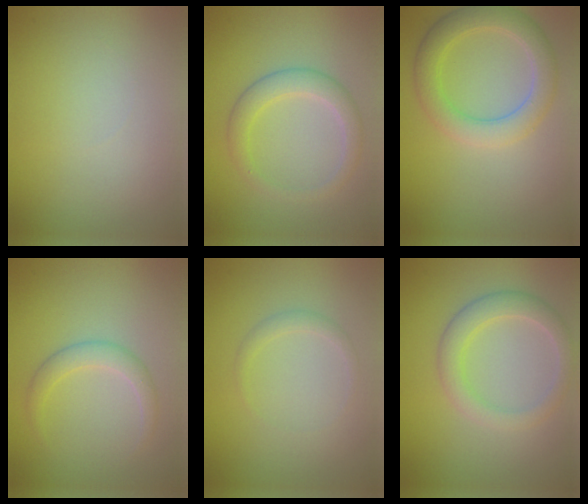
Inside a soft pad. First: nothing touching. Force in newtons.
{"total": 2.8, "press": 2.8, "slide": 0.2}
{"total": 4.2, "press": 4.2, "slide": 0.3}
{"total": 2.0, "press": 2.0, "slide": 0.1}
{"total": 1.0, "press": 1.0, "slide": 0.1}
{"total": 3.1, "press": 3.1, "slide": 0.1}